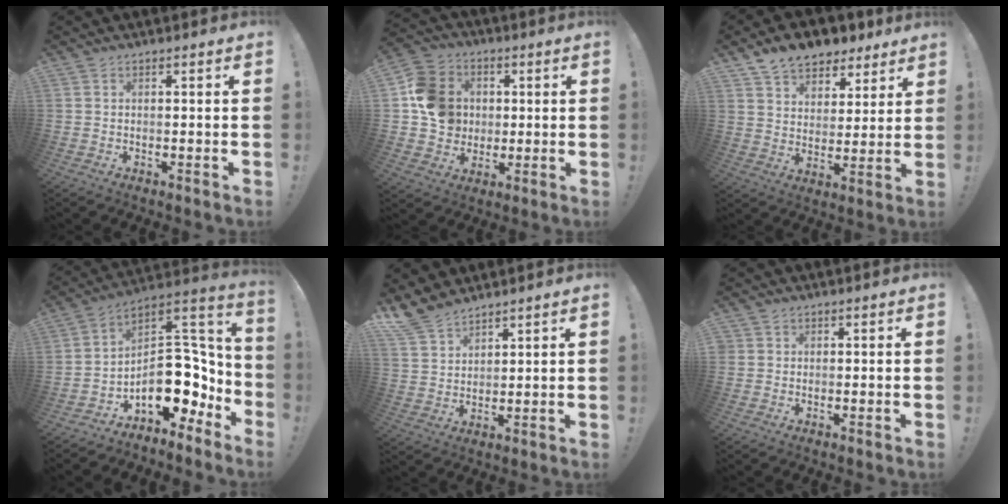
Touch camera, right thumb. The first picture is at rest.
{"total": 14.4, "force": [0.7, 12.8, 6.5], "torque": [-0.092, 0.014, 0.025]}
{"total": 10.6, "force": [8.6, 5.6, 2.7], "torque": [-0.044, -0.062, 0.162]}
{"total": 17.8, "force": [-3.7, 11.9, 12.7], "torque": [-0.153, 0.008, -0.038]}
{"total": 8.3, "force": [7.1, 3.7, 2.3], "torque": [-0.055, -0.042, 0.142]}
{"total": 1.3, "force": [0.5, 1.2, 0.0], "torque": [0.004, -0.001, 0.008]}